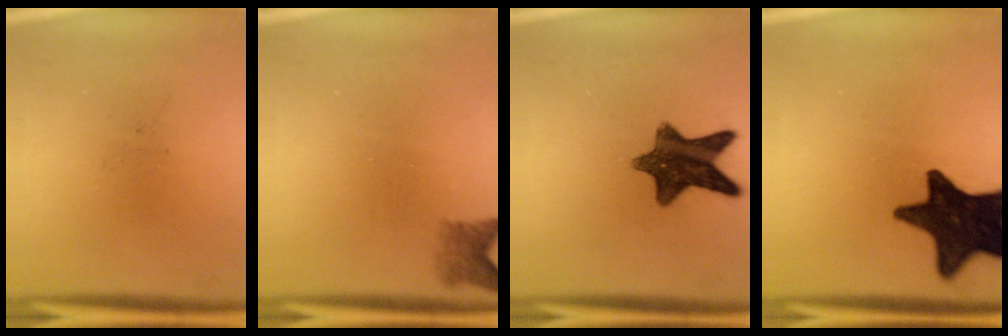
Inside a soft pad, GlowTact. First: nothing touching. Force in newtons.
{"total": 2.4}
{"total": 11.1}
{"total": 16.9}